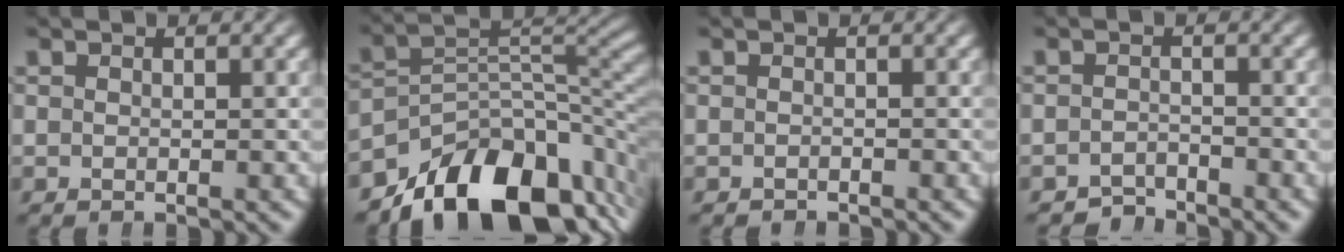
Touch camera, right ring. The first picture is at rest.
{"total": 15.3, "force": [-8.5, 8.3, 9.6], "torque": [-0.130, -0.025, -0.120]}
{"total": 0.8, "force": [-0.8, 0.2, -0.2], "torque": [-0.006, -0.006, -0.011]}
{"total": 2.6, "force": [-2.5, 0.5, -0.3], "torque": [0.002, -0.011, -0.043]}